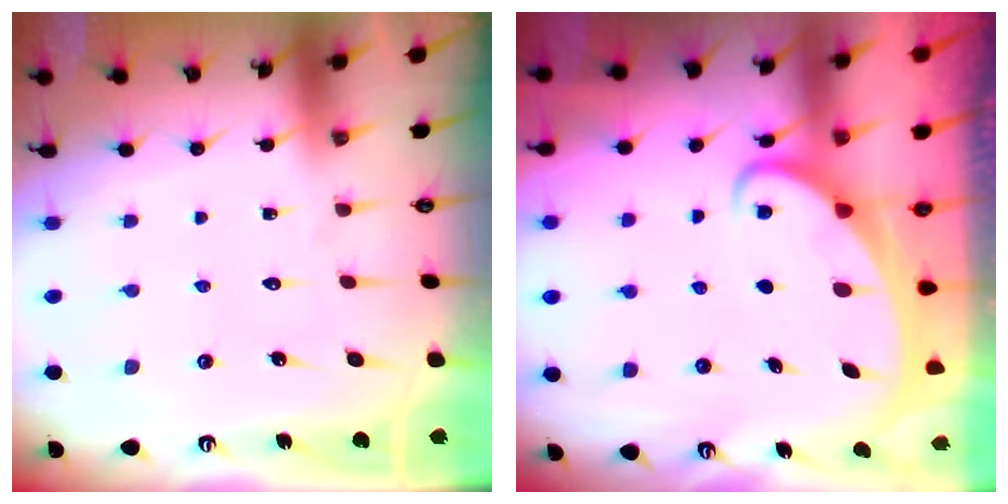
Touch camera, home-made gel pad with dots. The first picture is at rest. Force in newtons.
{"total": 2.7, "press": 2.7, "slide": 0.3}